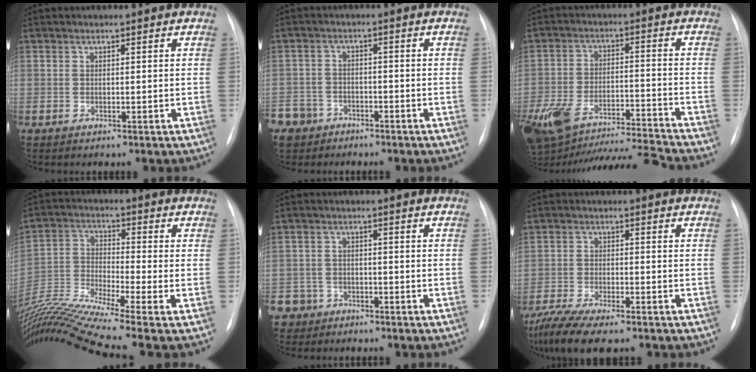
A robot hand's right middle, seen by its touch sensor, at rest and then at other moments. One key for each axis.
{"total": 7.7, "fx": -5.3, "fy": 5.4, "fz": 0.7, "tx": -0.033, "ty": -0.002, "tz": -0.095}
{"total": 18.4, "fx": -16.3, "fy": 2.2, "fz": 8.2, "tx": -0.188, "ty": 0.008, "tz": -0.270}
{"total": 16.6, "fx": -14.0, "fy": -2.5, "fz": 8.7, "tx": -0.185, "ty": -0.013, "tz": -0.255}
{"total": 6.2, "fx": -4.4, "fy": 4.4, "fz": -0.3, "tx": -0.004, "ty": 0.002, "tz": -0.078}
{"total": 9.8, "fx": -7.9, "fy": 1.8, "fz": 5.5, "tx": -0.104, "ty": -0.021, "tz": -0.132}